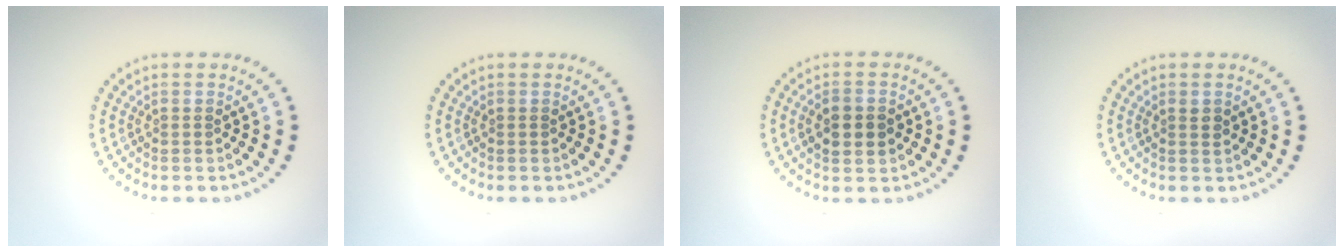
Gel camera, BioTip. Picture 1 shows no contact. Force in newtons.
{"total": 0.0}
{"total": 2.5, "press": 2.5, "slide": 0.2}
{"total": 0.8, "press": 0.7, "slide": 0.4}